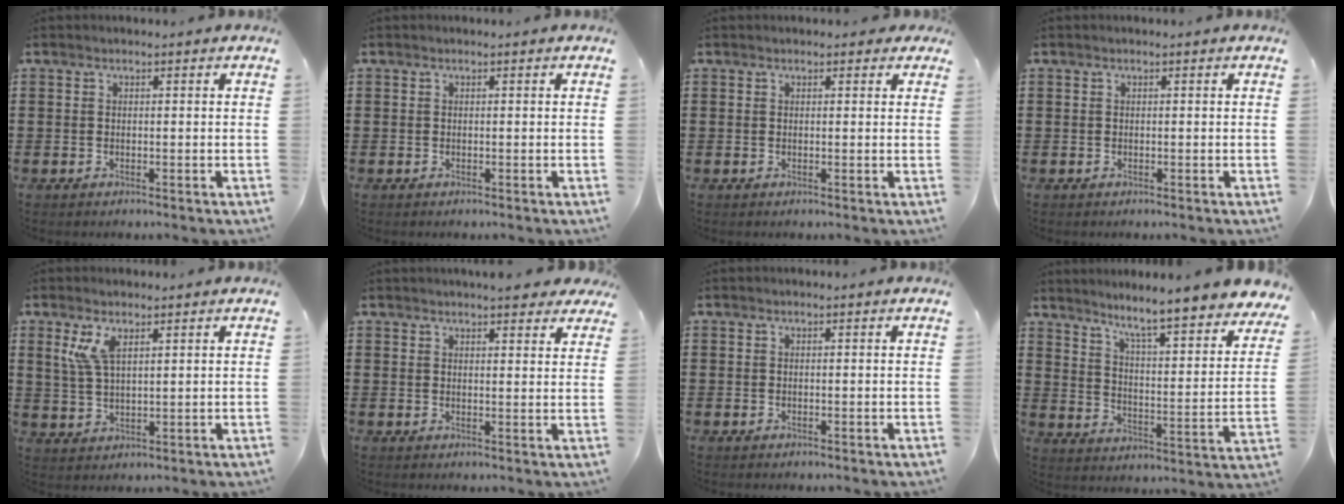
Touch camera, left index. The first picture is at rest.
{"total": 0.0}
{"total": 0.9, "force": [0.5, 0.5, 0.4], "torque": [-0.010, 0.007, 0.009]}
{"total": 0.0}
{"total": 5.2, "force": [2.7, 1.8, 4.1], "torque": [-0.098, 0.002, 0.045]}
{"total": 3.6, "force": [3.3, 0.7, 1.3], "torque": [-0.025, -0.006, 0.060]}
{"total": 0.0}
{"total": 6.3, "force": [5.5, -0.9, 3.0], "torque": [-0.076, -0.058, 0.083]}